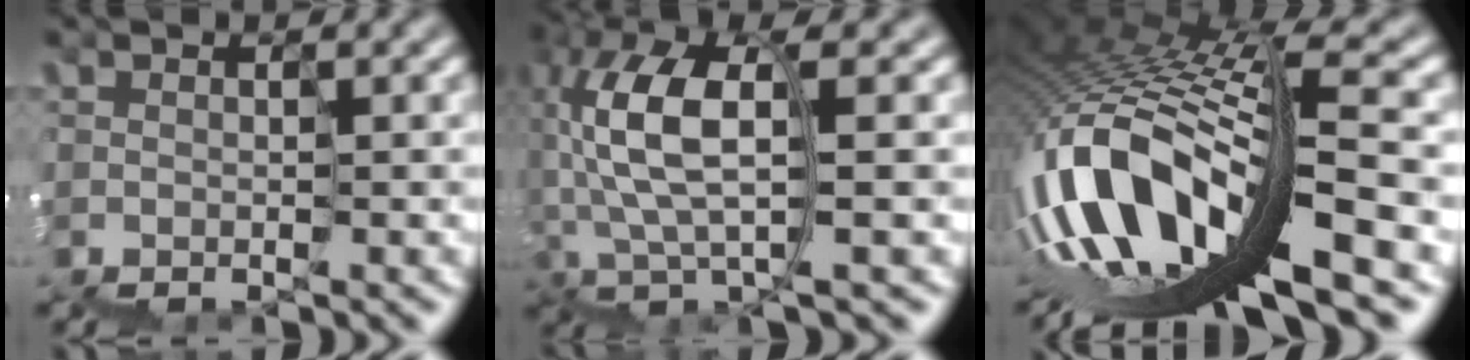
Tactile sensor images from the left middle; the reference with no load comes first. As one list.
[{"total": 6.0, "force": [-1.2, 2.3, 5.4], "torque": [-0.134, 0.025, -0.038]}, {"total": 11.4, "force": [-4.7, 4.1, 9.5], "torque": [-0.207, 0.014, -0.074]}]